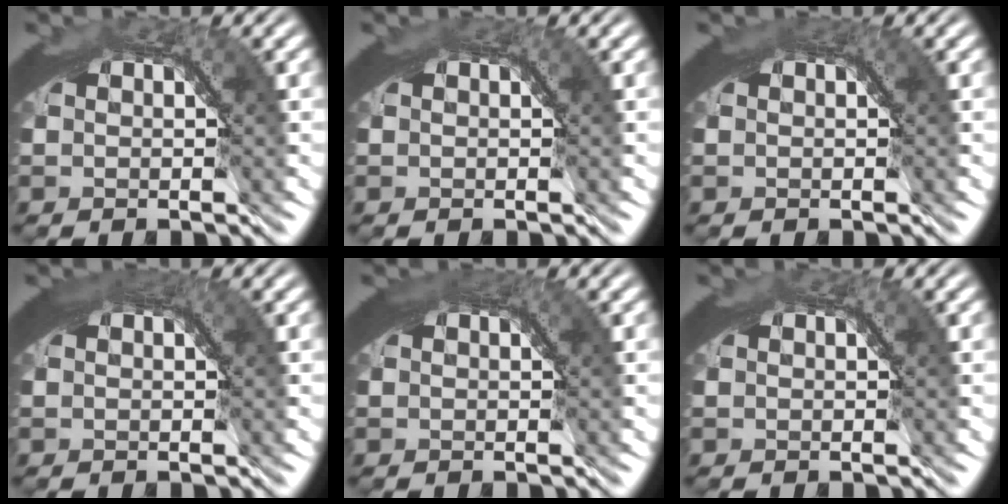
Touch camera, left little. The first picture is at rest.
{"total": 0.0}
{"total": 0.7, "force": [0.3, 0.2, 0.6], "torque": [-0.005, 0.000, 0.004]}
{"total": 1.3, "force": [0.8, 0.2, 1.0], "torque": [-0.009, 0.002, 0.010]}
{"total": 1.2, "force": [0.6, 0.2, 1.0], "torque": [-0.009, 0.002, 0.007]}
{"total": 0.0}